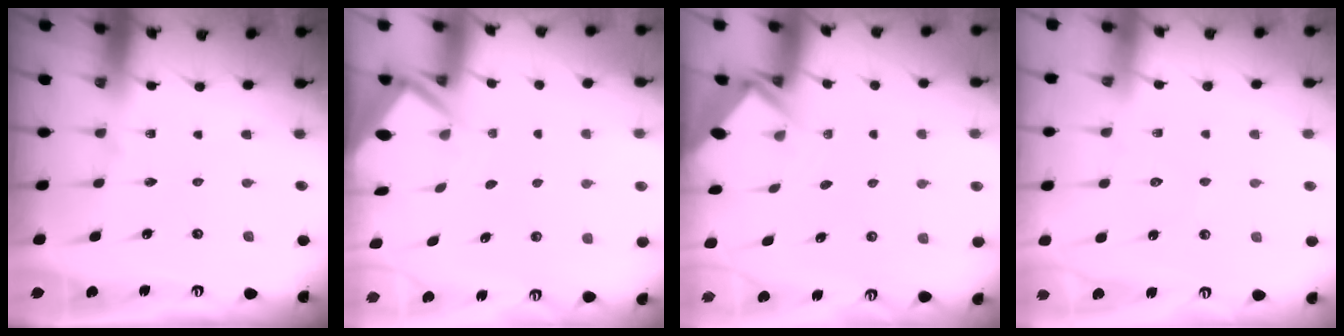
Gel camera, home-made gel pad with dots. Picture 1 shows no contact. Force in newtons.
{"total": 3.3, "press": 3.3, "slide": 0.3}
{"total": 2.6, "press": 2.6, "slide": 0.2}
{"total": 3.5, "press": 3.5, "slide": 0.4}